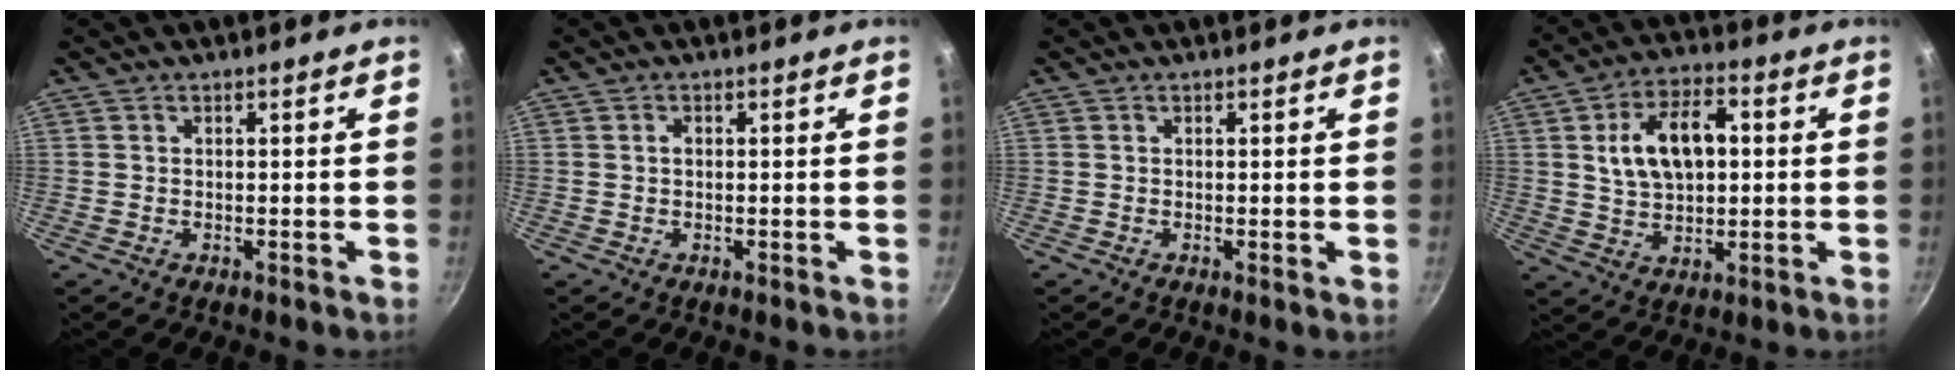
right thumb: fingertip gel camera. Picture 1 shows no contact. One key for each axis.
{"total": 0.9, "fx": 0.0, "fy": 0.7, "fz": 0.6, "tx": -0.009, "ty": 0.005, "tz": 0.001}
{"total": 0.0}
{"total": 12.9, "fx": 2.0, "fy": 7.8, "fz": 10.0, "tx": -0.150, "ty": 0.012, "tz": 0.034}